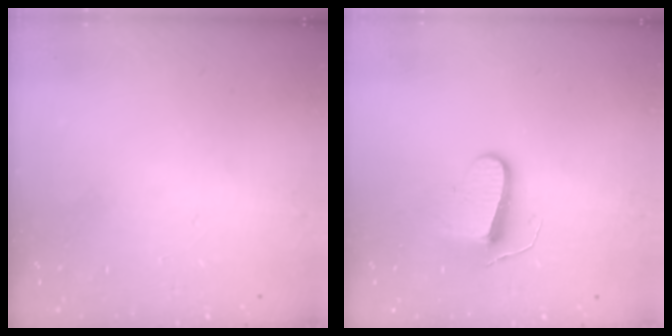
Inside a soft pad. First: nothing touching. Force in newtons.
{"total": 9.3, "press": 9.3, "slide": 0.6}